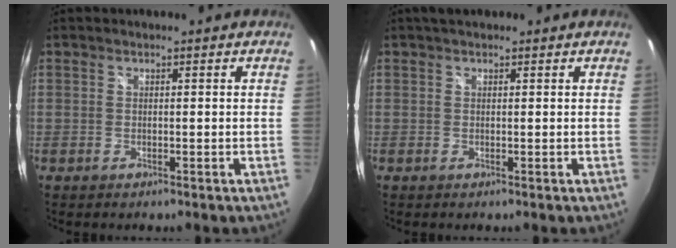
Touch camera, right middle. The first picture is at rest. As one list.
[{"total": 2.4, "force": [1.7, 1.1, 1.4], "torque": [-0.021, 0.009, 0.023]}]